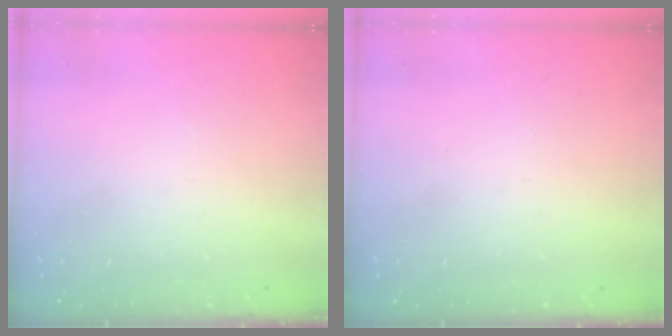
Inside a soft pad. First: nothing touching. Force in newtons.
{"total": 0.0}